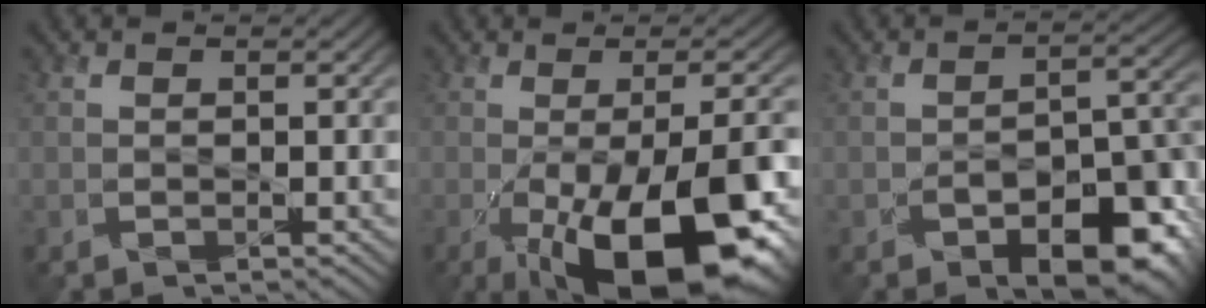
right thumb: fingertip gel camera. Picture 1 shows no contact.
{"total": 18.5, "force": [-7.0, 6.9, 15.6], "torque": [-0.212, -0.022, -0.088]}
{"total": 11.4, "force": [-5.8, 5.5, 8.2], "torque": [-0.103, -0.020, -0.084]}